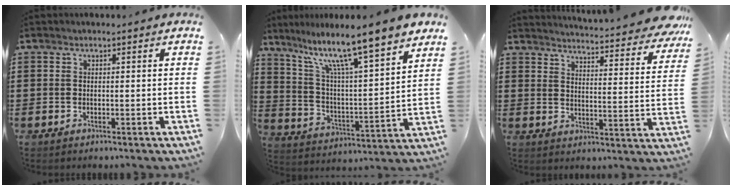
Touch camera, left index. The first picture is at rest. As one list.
[{"total": 11.4, "force": [9.2, 0.3, 6.7], "torque": [-0.147, -0.069, 0.147]}, {"total": 4.6, "force": [4.4, -0.6, 1.4], "torque": [-0.033, -0.046, 0.067]}]